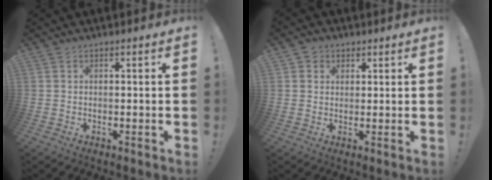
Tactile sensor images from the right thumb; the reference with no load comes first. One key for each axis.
{"total": 2.9, "fx": 1.0, "fy": 2.6, "fz": 0.6, "tx": -0.004, "ty": -0.003, "tz": 0.018}